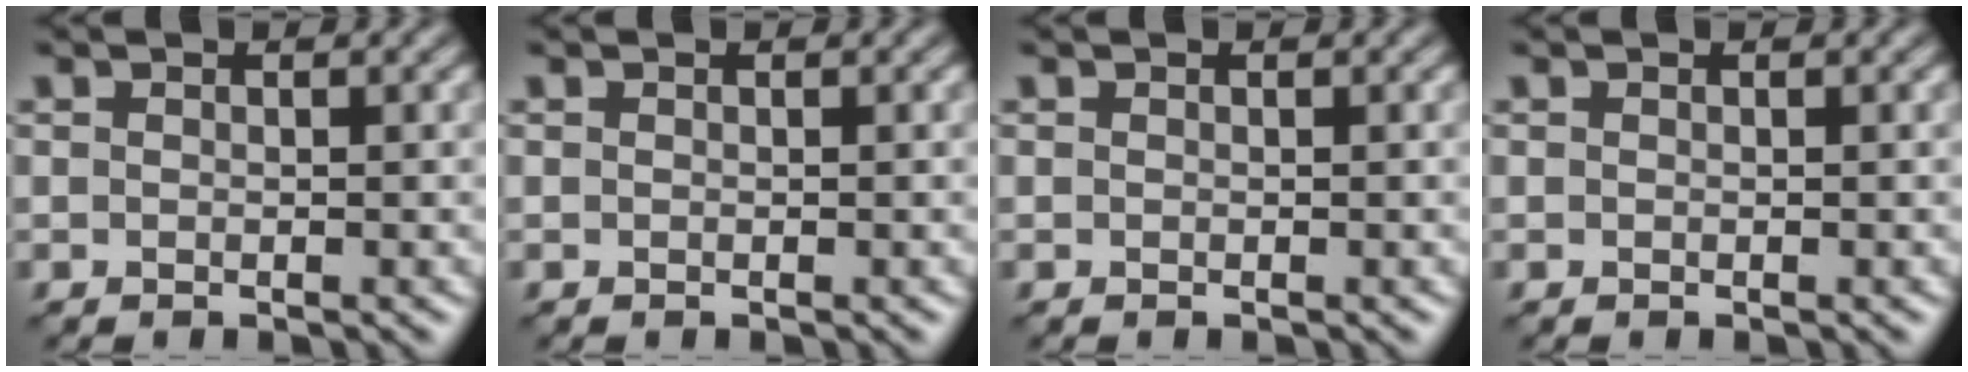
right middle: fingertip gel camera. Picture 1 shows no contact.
{"total": 0.0}
{"total": 0.0}
{"total": 0.0}